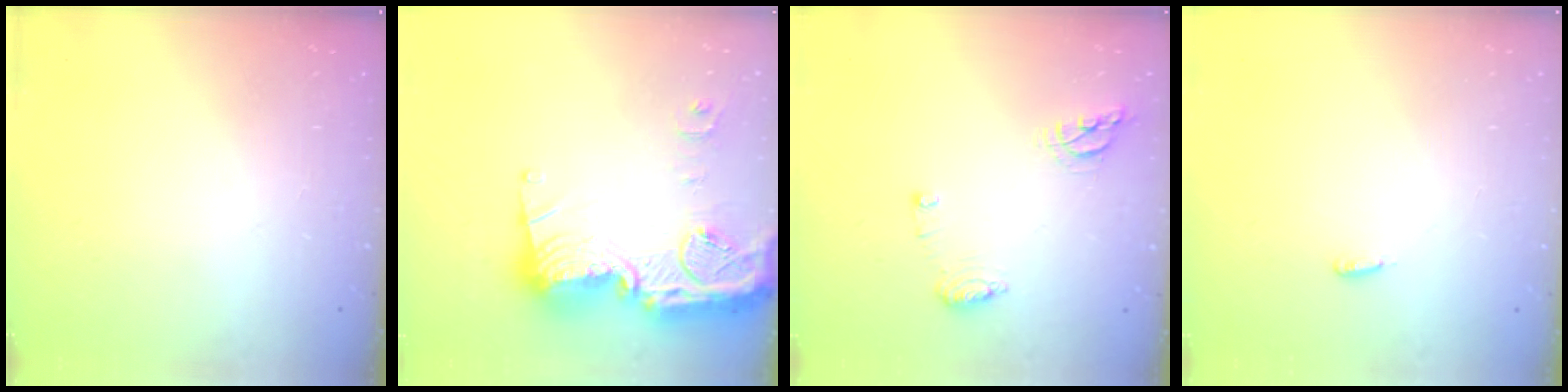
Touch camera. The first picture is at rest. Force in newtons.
{"total": 23.2, "press": 23.1, "slide": 2.1}
{"total": 8.1, "press": 8.1, "slide": 0.4}
{"total": 2.7, "press": 2.6, "slide": 0.9}